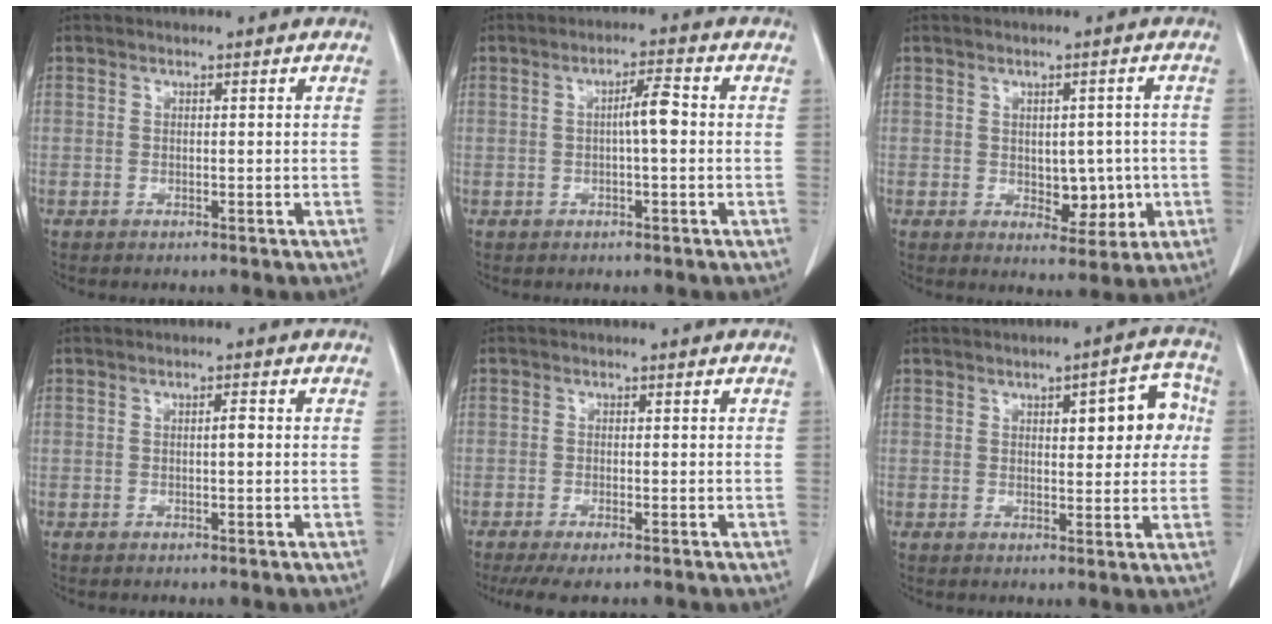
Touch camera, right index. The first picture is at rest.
{"total": 3.8, "force": [0.0, 0.4, 3.8], "torque": [-0.064, 0.008, -0.002]}
{"total": 5.6, "force": [-0.7, 3.3, 4.4], "torque": [-0.048, 0.003, 0.002]}
{"total": 1.2, "force": [0.0, 0.2, 1.2], "torque": [-0.019, 0.003, 0.000]}
{"total": 4.8, "force": [-3.8, 0.8, 2.9], "torque": [-0.045, -0.010, -0.059]}
{"total": 7.9, "force": [1.8, 2.9, 7.1], "torque": [-0.076, 0.023, 0.021]}